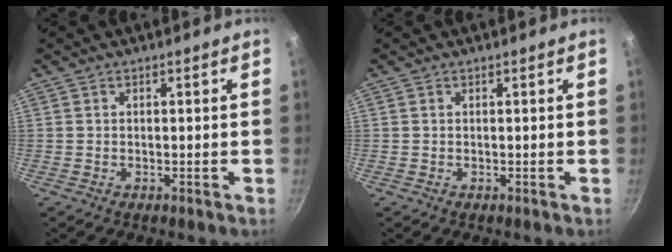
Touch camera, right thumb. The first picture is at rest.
{"total": 0.0}